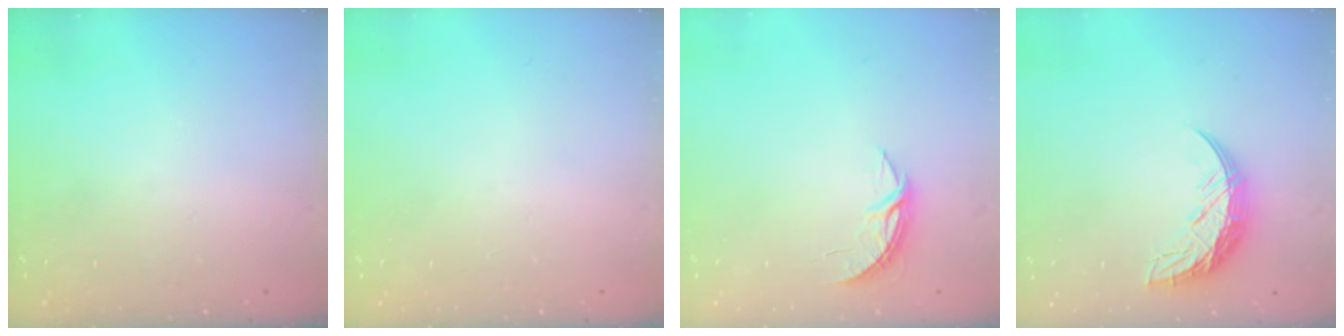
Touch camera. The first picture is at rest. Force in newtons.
{"total": 0.0}
{"total": 3.7, "press": 3.7, "slide": 0.3}
{"total": 10.7, "press": 10.7, "slide": 0.4}